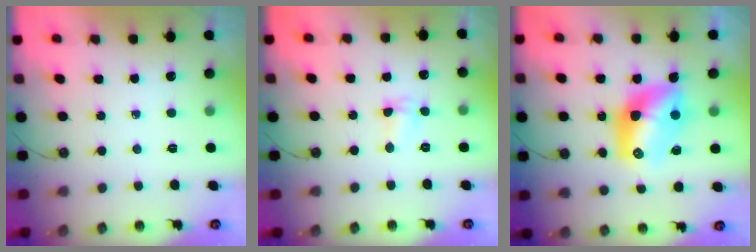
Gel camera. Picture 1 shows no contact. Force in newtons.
{"total": 5.8, "press": 4.7, "slide": 3.4}
{"total": 13.1, "press": 13.1, "slide": 1.0}